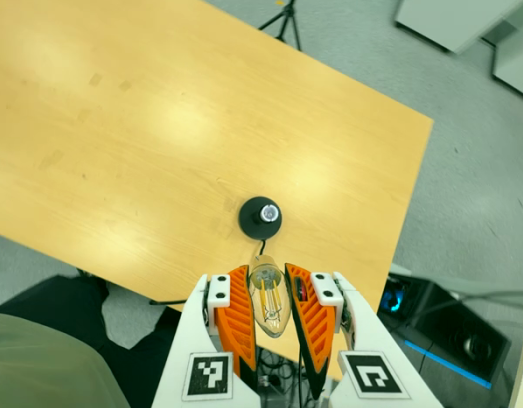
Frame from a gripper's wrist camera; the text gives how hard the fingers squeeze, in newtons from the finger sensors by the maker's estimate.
{"total": 19.8, "left": 21.0, "right": 18.7}